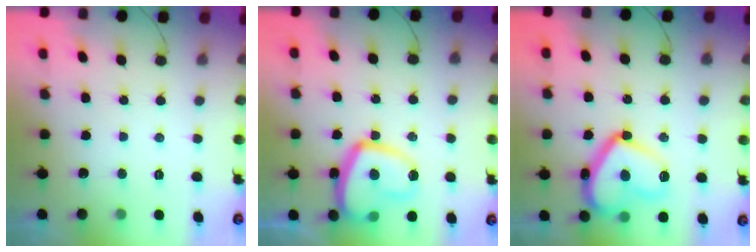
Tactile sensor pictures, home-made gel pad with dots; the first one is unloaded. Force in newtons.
{"total": 16.5, "press": 16.4, "slide": 1.5}
{"total": 17.5, "press": 17.4, "slide": 1.3}